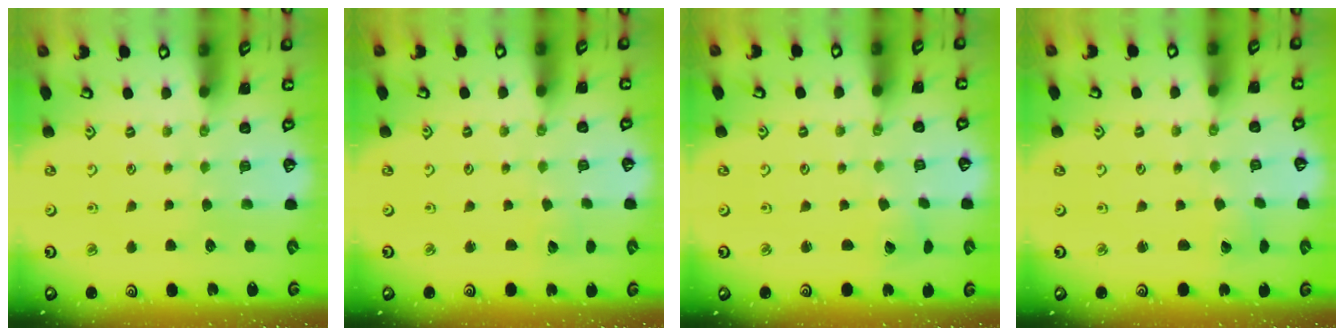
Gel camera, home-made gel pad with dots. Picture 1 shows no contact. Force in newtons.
{"total": 1.9, "press": 1.9, "slide": 0.3}
{"total": 2.9, "press": 2.9, "slide": 0.1}
{"total": 1.7, "press": 1.7, "slide": 0.0}